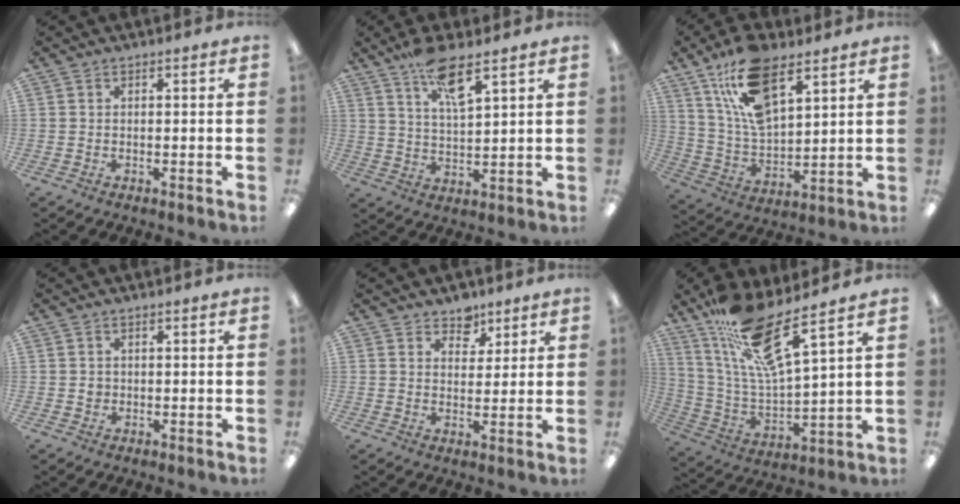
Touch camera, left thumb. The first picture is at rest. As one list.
[{"total": 10.2, "force": [7.0, 2.7, 6.9], "torque": [-0.116, -0.035, 0.121]}, {"total": 17.1, "force": [10.4, 8.0, 10.9], "torque": [-0.214, -0.033, 0.186]}, {"total": 1.4, "force": [0.0, 1.3, 0.6], "torque": [-0.012, 0.006, -0.001]}, {"total": 5.7, "force": [4.1, 3.7, 1.0], "torque": [-0.006, -0.021, 0.072]}, {"total": 16.9, "force": [11.8, 3.8, 11.5], "torque": [-0.226, -0.060, 0.204]}]